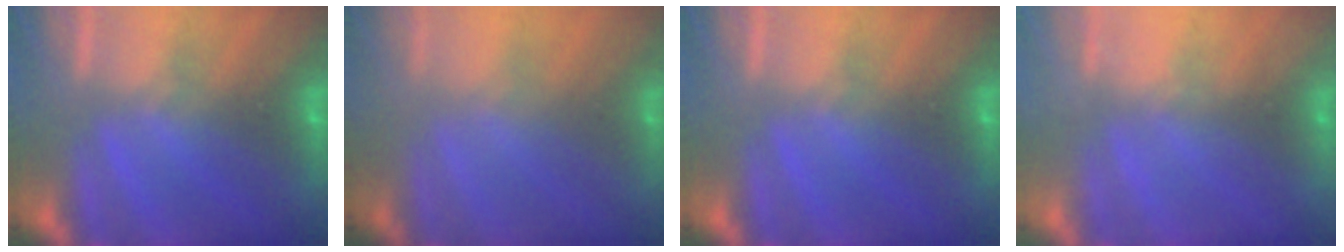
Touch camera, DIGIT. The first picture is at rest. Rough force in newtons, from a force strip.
{"total": 1.5}
{"total": 0.0}
{"total": 2.1}